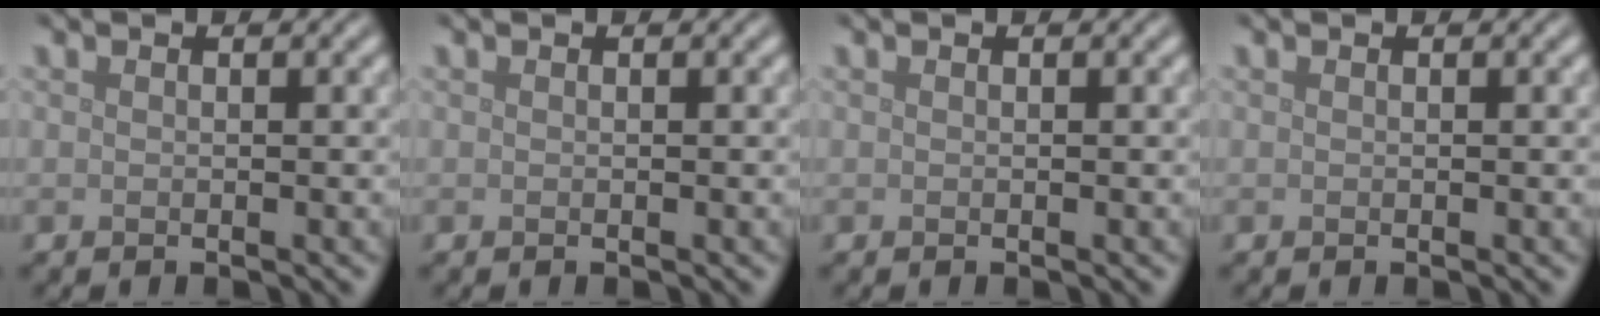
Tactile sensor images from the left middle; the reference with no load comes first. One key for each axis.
{"total": 0.0}
{"total": 0.0}
{"total": 0.0}